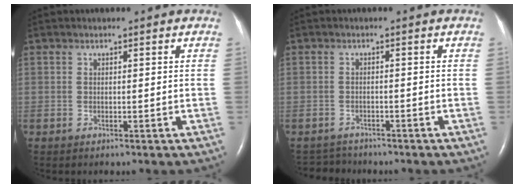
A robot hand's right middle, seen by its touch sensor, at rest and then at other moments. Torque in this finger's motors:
{"motor_torque": [-0.06, 0.00, -0.02, -0.02]}